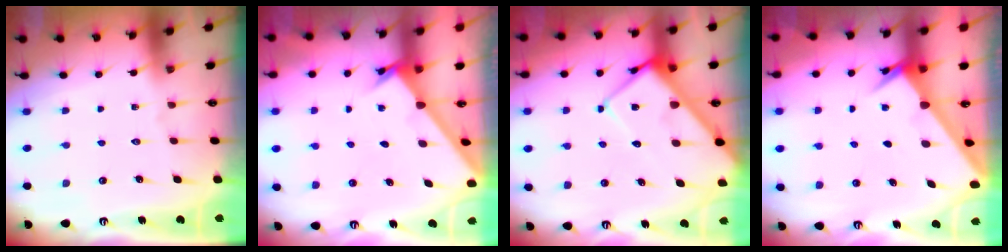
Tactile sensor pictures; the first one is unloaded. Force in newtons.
{"total": 1.9, "press": 1.9, "slide": 0.1}
{"total": 11.0, "press": 10.9, "slide": 1.0}
{"total": 2.6, "press": 2.6, "slide": 0.3}